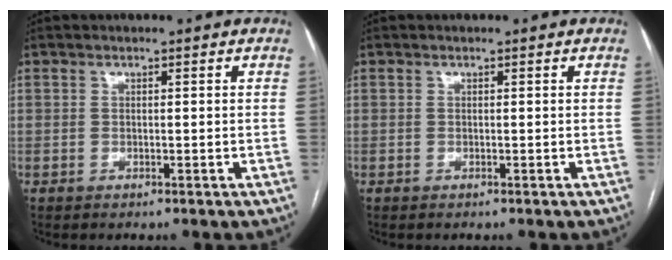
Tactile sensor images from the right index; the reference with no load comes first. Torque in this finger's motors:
{"motor_torque": [0.01, 0.00, 0.00, 0.00]}